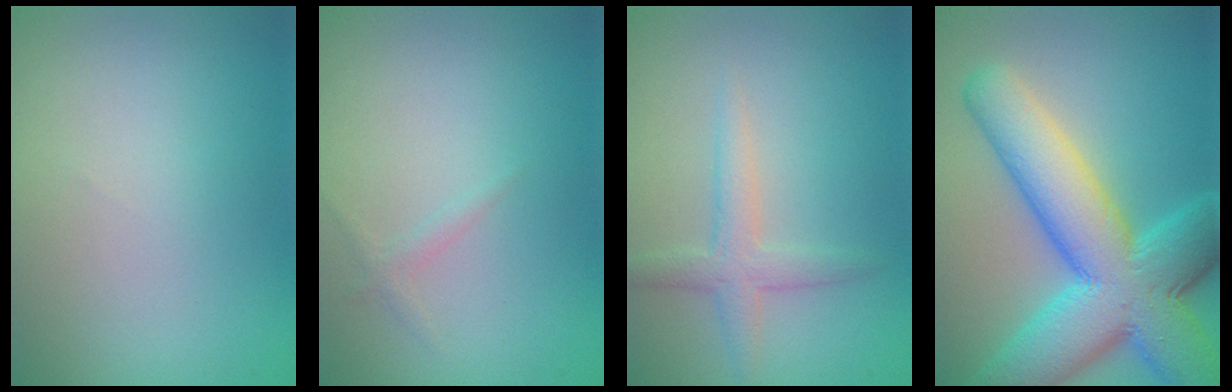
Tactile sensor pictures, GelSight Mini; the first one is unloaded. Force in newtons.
{"total": 0.7, "press": 0.7, "slide": 0.1}
{"total": 2.4, "press": 2.4, "slide": 0.0}
{"total": 11.7, "press": 11.7, "slide": 0.3}